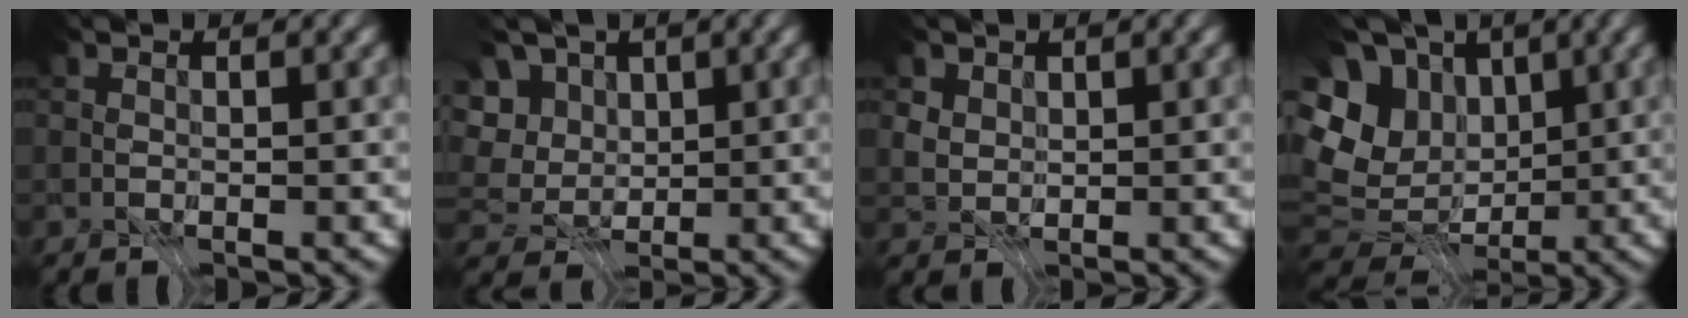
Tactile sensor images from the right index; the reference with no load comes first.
{"total": 4.7, "force": [1.1, 3.9, 2.5], "torque": [-0.060, 0.007, 0.011]}
{"total": 3.2, "force": [2.6, 1.7, 0.9], "torque": [-0.040, -0.008, 0.052]}
{"total": 9.3, "force": [0.3, 7.6, 5.5], "torque": [-0.119, 0.005, 0.023]}